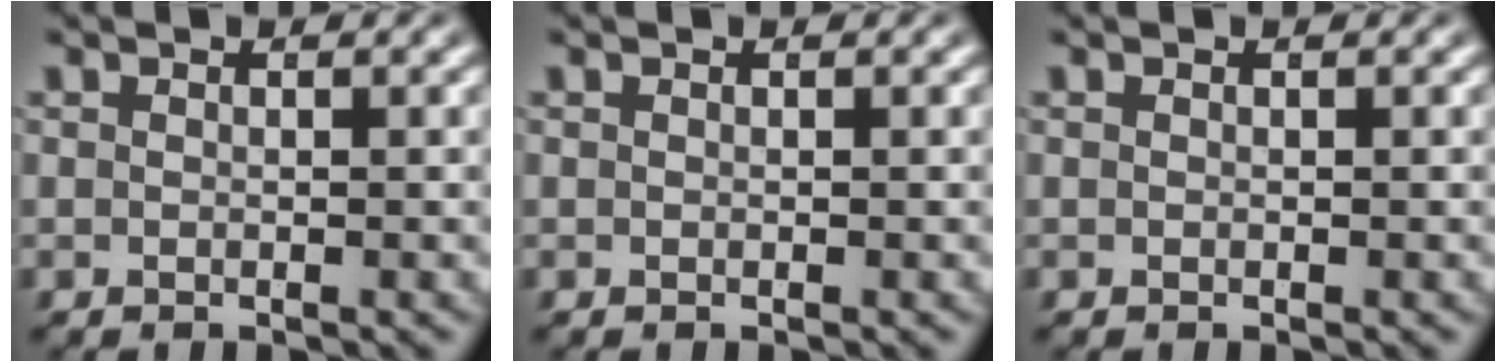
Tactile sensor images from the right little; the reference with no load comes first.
{"total": 0.0}
{"total": 0.0}